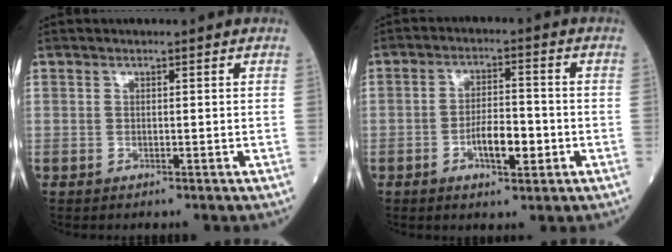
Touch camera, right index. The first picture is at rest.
{"total": 6.0, "force": [-2.0, 2.0, 5.3], "torque": [-0.090, 0.006, -0.032]}